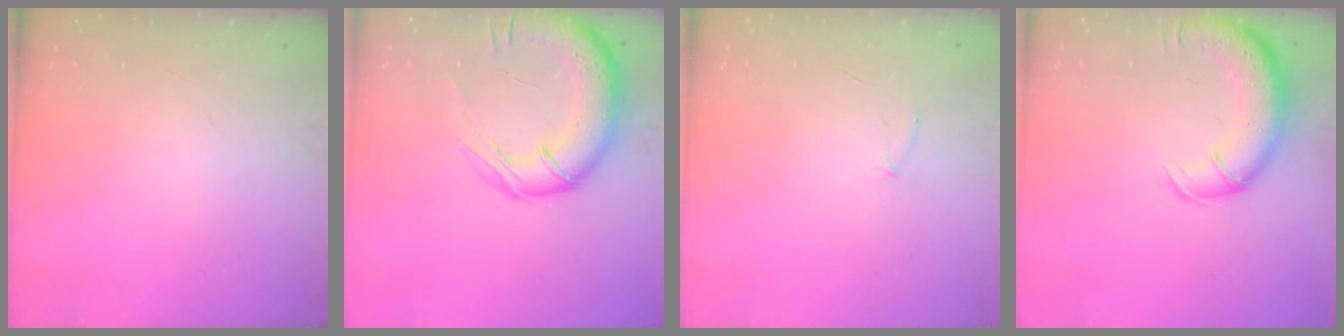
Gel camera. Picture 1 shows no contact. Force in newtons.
{"total": 18.4, "press": 18.0, "slide": 3.7}
{"total": 4.7, "press": 4.5, "slide": 1.3}
{"total": 13.4, "press": 12.9, "slide": 3.5}